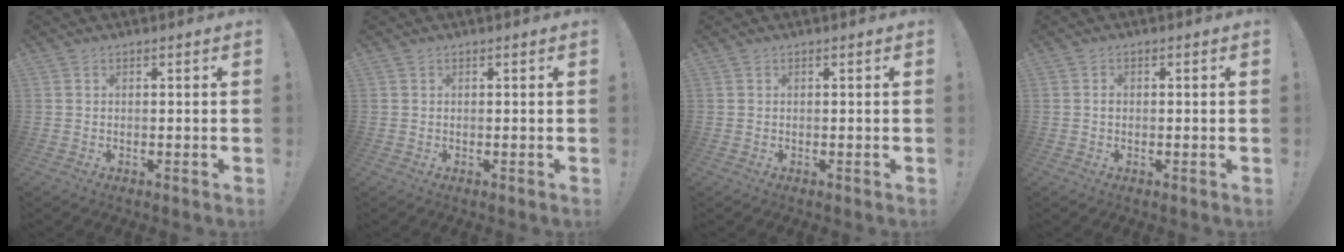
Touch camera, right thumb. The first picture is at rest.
{"total": 0.0}
{"total": 0.0}
{"total": 0.7, "force": [-0.1, 0.6, 0.2], "torque": [-0.002, 0.003, -0.003]}